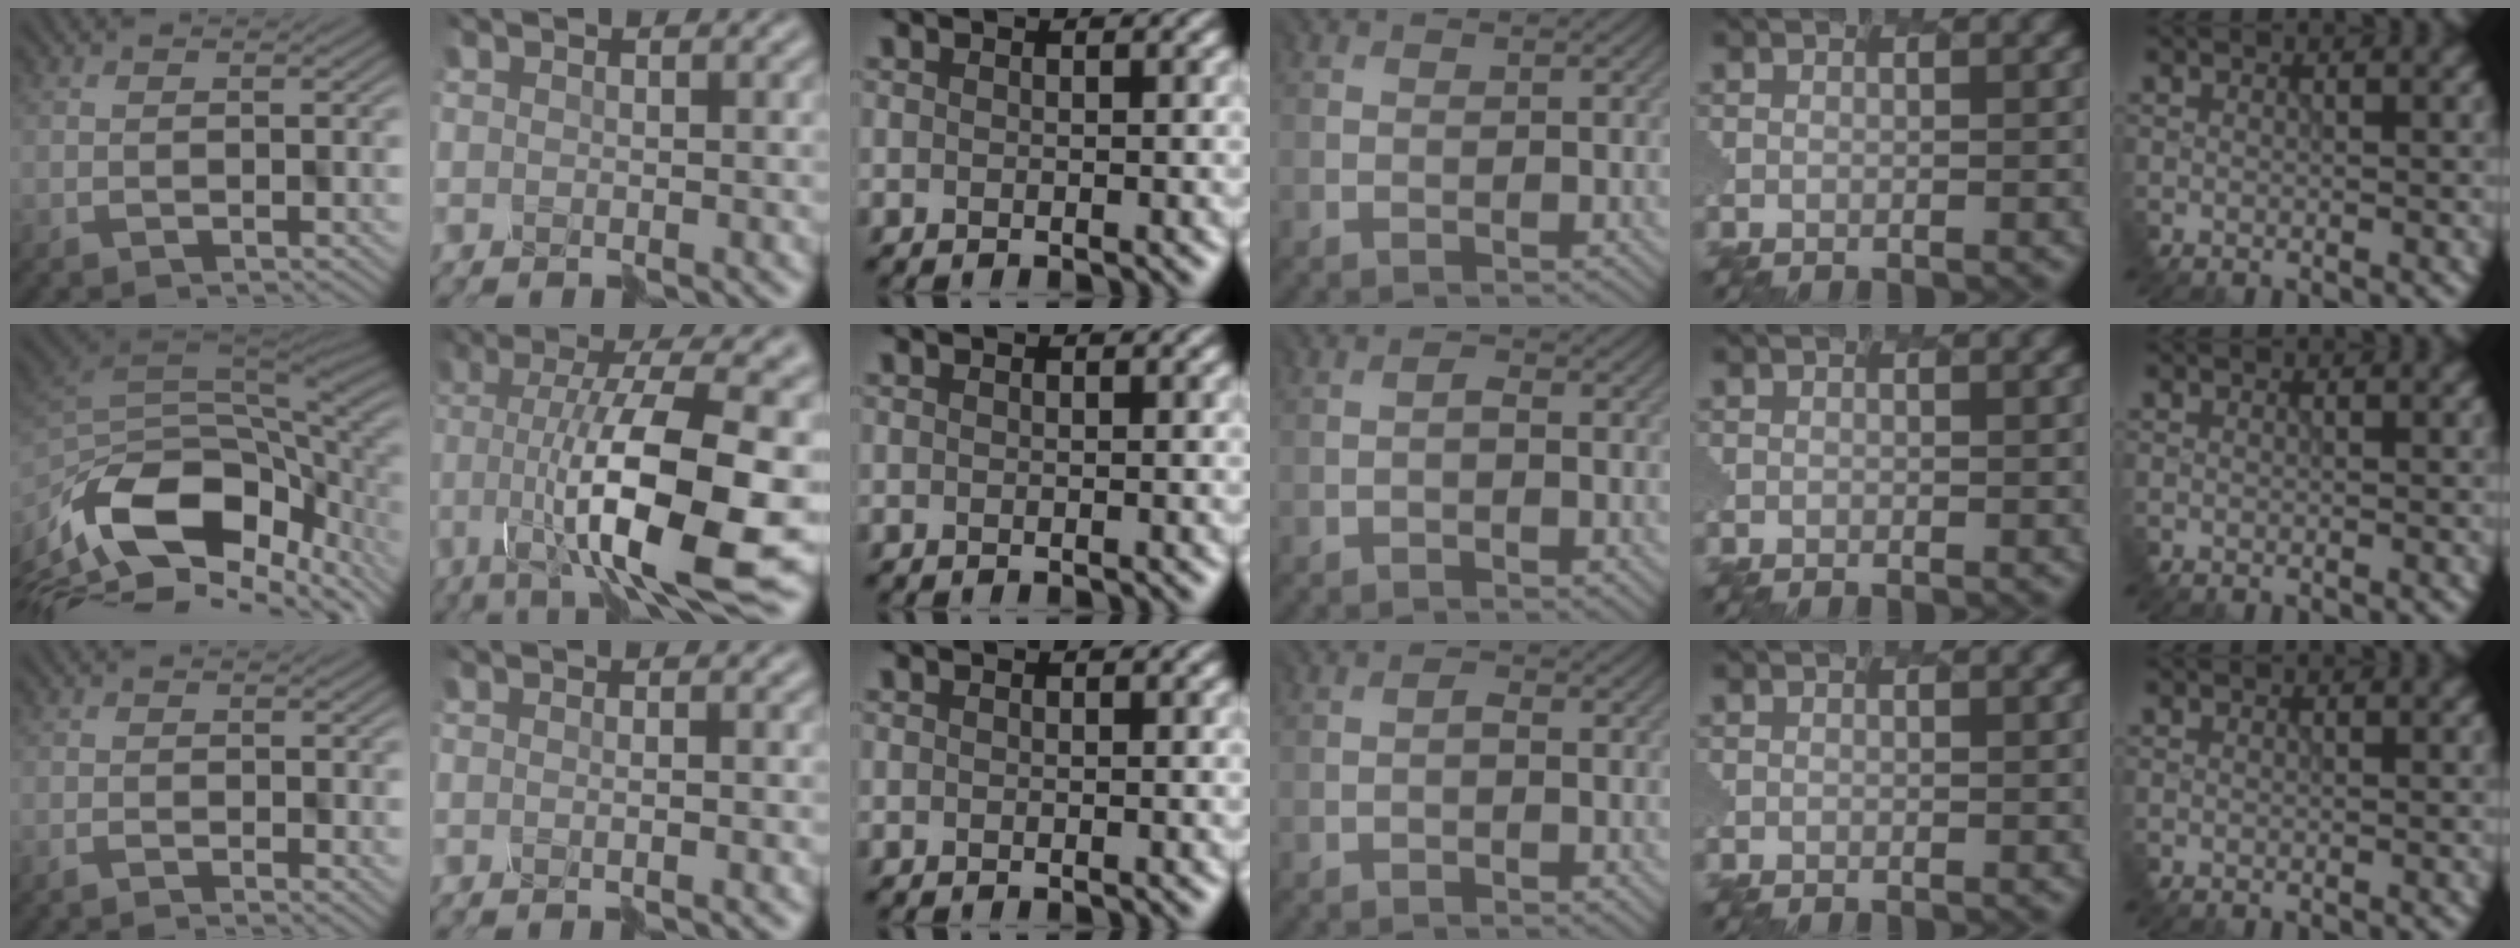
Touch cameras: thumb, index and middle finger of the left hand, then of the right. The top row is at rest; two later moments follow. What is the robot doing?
{"motion": "disassemble", "object": "hinged jar"}